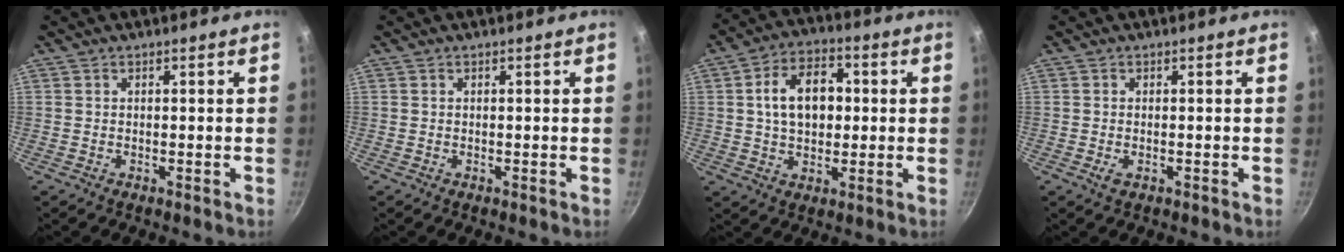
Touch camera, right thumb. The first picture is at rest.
{"total": 0.0}
{"total": 11.4, "force": [1.3, 7.7, 8.4], "torque": [-0.111, 0.016, 0.015]}
{"total": 1.5, "force": [-0.5, 0.8, 1.2], "torque": [-0.023, -0.002, -0.008]}